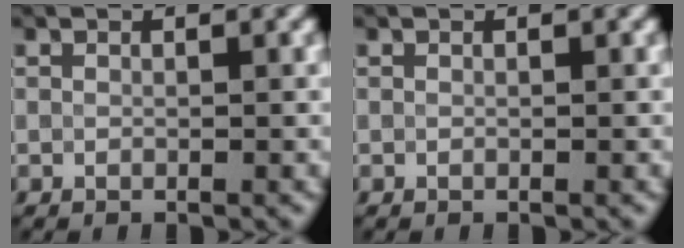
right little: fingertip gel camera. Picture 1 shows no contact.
{"total": 0.0}